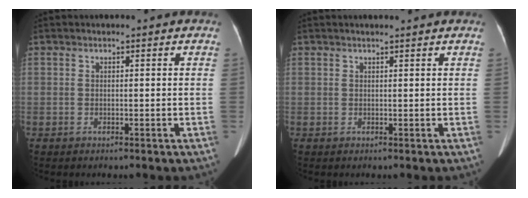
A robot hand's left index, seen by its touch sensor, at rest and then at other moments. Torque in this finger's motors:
{"motor_torque": [-0.26, 0.35, -0.28, -0.03]}